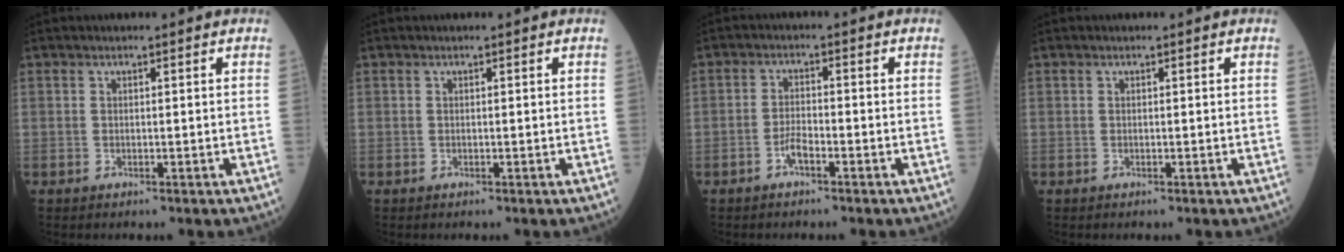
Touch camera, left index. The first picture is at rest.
{"total": 0.0}
{"total": 2.4, "force": [-1.5, 0.5, 1.7], "torque": [-0.032, 0.002, -0.031]}
{"total": 0.0}